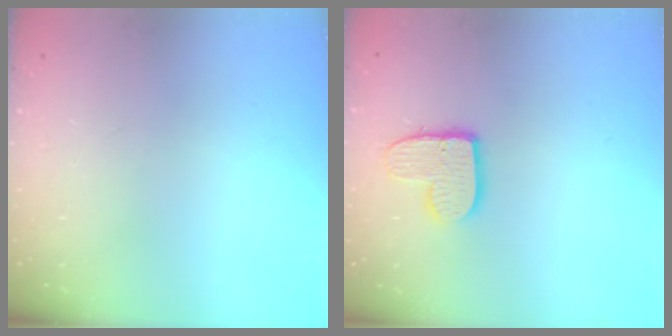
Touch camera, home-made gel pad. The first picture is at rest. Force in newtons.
{"total": 9.8, "press": 9.8, "slide": 0.5}